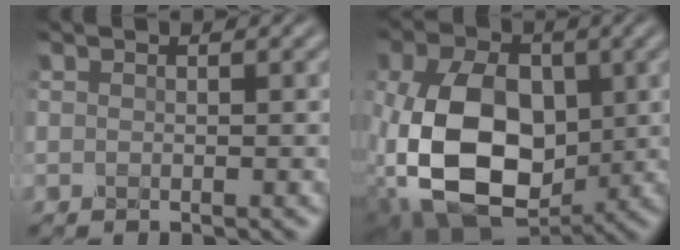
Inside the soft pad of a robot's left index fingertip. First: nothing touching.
{"total": 12.6, "force": [-1.5, 8.4, 9.2], "torque": [-0.205, -0.022, -0.024]}